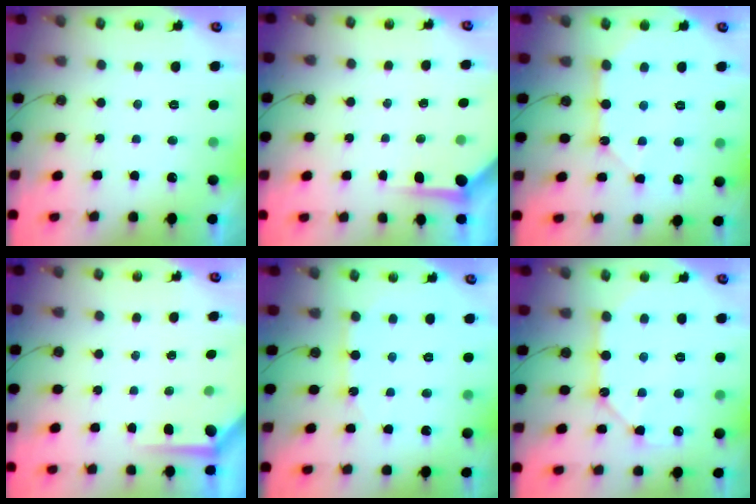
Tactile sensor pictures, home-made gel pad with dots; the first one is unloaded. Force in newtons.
{"total": 3.8, "press": 3.8, "slide": 0.4}
{"total": 11.1, "press": 11.1, "slide": 1.1}
{"total": 3.2, "press": 3.2, "slide": 0.4}
{"total": 6.1, "press": 6.1, "slide": 0.2}
{"total": 12.1, "press": 12.1, "slide": 1.3}